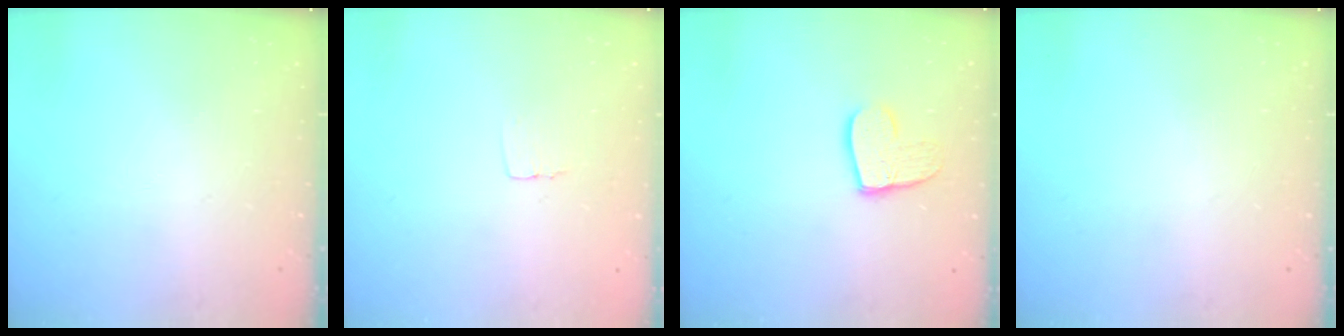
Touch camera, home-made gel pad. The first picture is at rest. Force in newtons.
{"total": 3.1, "press": 3.1, "slide": 0.2}
{"total": 10.9, "press": 10.8, "slide": 0.9}
{"total": 0.0}